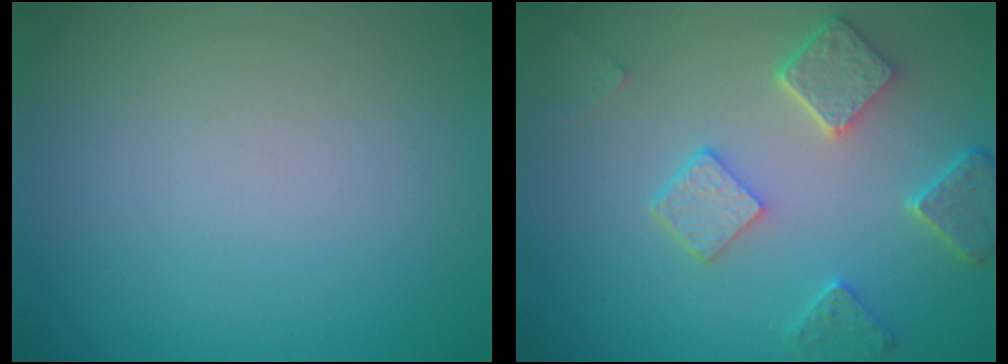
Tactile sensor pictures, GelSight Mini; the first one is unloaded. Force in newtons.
{"total": 4.6, "press": 3.6, "slide": 2.8}